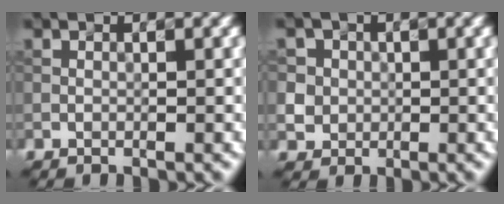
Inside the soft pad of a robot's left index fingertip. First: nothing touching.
{"total": 4.3, "force": [1.2, 3.9, 1.3], "torque": [-0.024, 0.016, 0.018]}